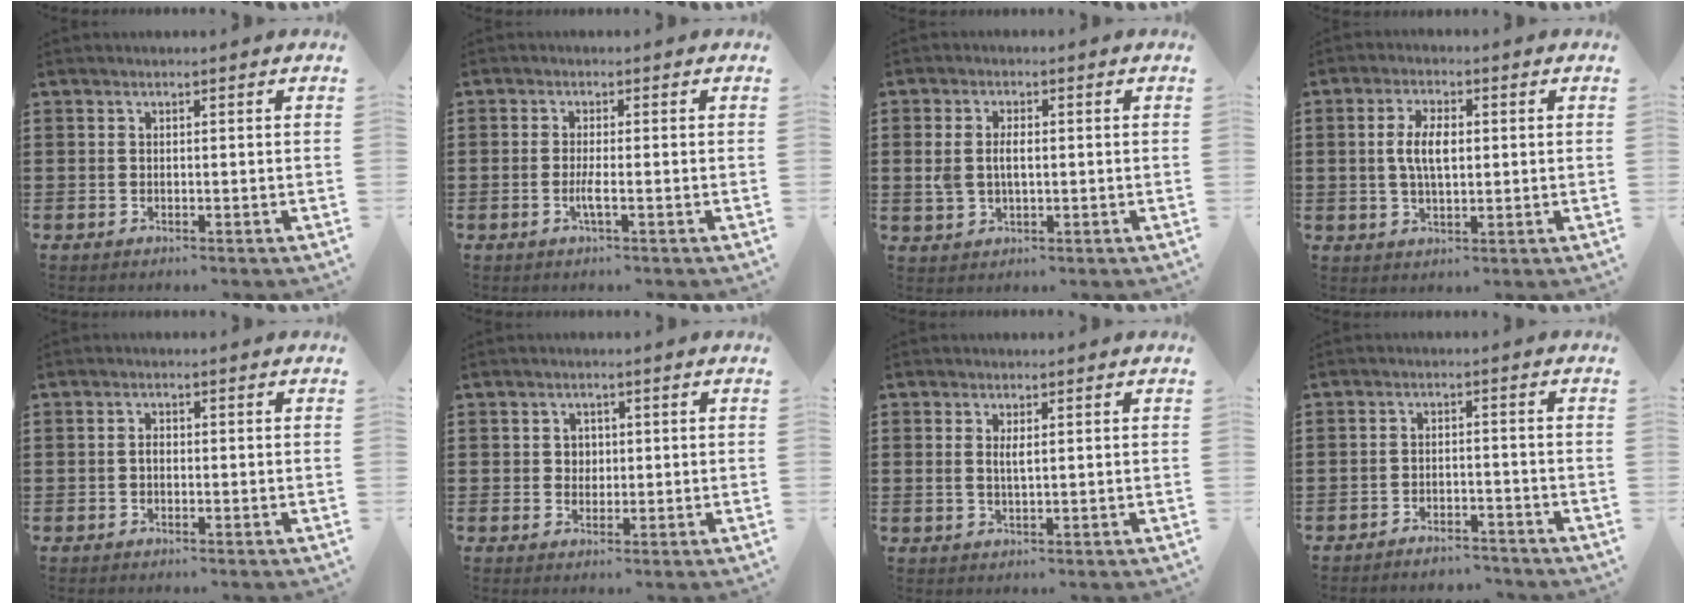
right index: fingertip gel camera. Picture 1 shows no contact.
{"total": 2.3, "force": [-0.8, 0.1, 2.1], "torque": [-0.043, -0.004, -0.017]}
{"total": 3.5, "force": [0.1, 2.0, 2.9], "torque": [-0.066, 0.006, -0.002]}
{"total": 5.4, "force": [0.4, 2.3, 4.8], "torque": [-0.102, 0.006, 0.002]}
{"total": 1.2, "force": [-0.3, 0.7, 0.9], "torque": [-0.019, 0.000, -0.006]}
{"total": 1.7, "force": [0.3, 1.6, 0.5], "torque": [-0.016, 0.010, 0.003]}
{"total": 1.7, "force": [0.5, 0.5, 1.6], "torque": [-0.031, 0.003, 0.007]}
{"total": 2.8, "force": [-2.8, 0.3, 0.0], "torque": [-0.007, 0.002, -0.059]}